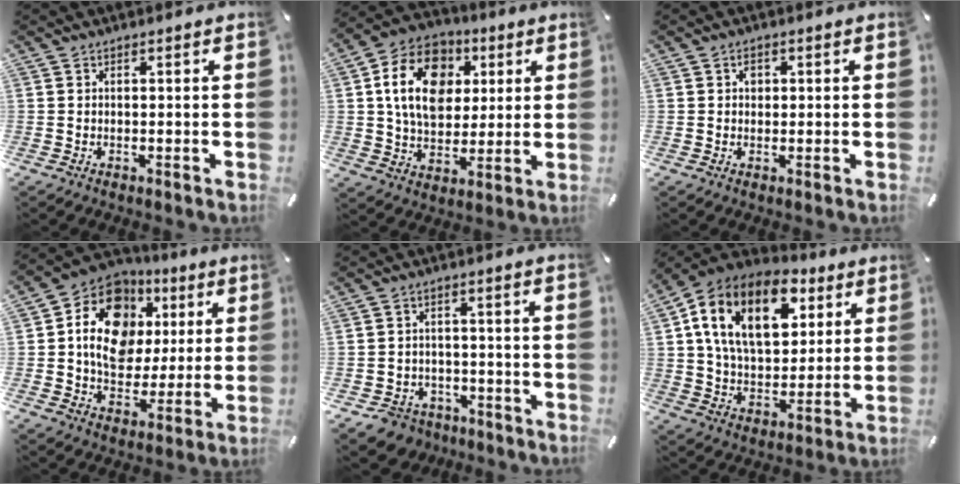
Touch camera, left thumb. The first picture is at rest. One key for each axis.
{"total": 16.4, "fx": 3.9, "fy": 12.8, "fz": 9.4, "tx": -0.182, "ty": 0.006, "tz": 0.073}
{"total": 1.7, "fx": 0.3, "fy": 1.5, "fz": 0.8, "tx": -0.001, "ty": 0.002, "tz": 0.000}
{"total": 15.9, "fx": 3.7, "fy": 12.7, "fz": 8.7, "tx": -0.156, "ty": -0.007, "tz": 0.070}
{"total": 5.8, "fx": -3.7, "fy": 4.4, "fz": 1.1, "tx": -0.036, "ty": 0.022, "tz": -0.074}
{"total": 18.8, "fx": 8.3, "fy": 11.8, "fz": 12.1, "tx": -0.223, "ty": -0.021, "tz": 0.143}